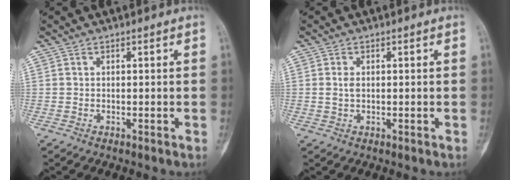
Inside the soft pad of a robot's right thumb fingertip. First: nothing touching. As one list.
[{"total": 1.6, "force": [0.2, 0.9, 1.2], "torque": [-0.025, -0.002, 0.004]}]